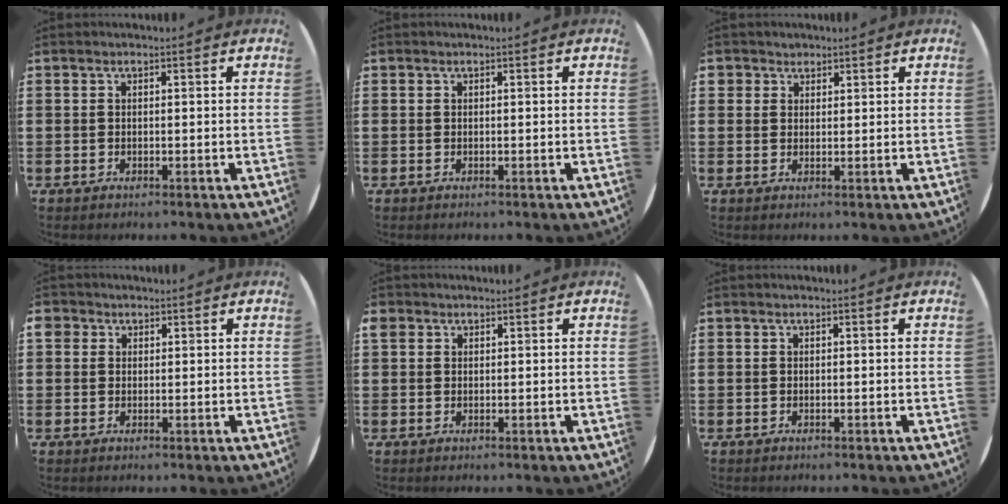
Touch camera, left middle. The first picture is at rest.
{"total": 0.0}
{"total": 1.9, "force": [1.5, 1.2, -0.2], "torque": [0.008, 0.002, 0.028]}
{"total": 1.6, "force": [1.1, 1.2, 0.1], "torque": [0.003, 0.002, 0.019]}
{"total": 1.2, "force": [0.9, 0.8, 0.1], "torque": [-0.004, 0.003, 0.019]}
{"total": 0.0}